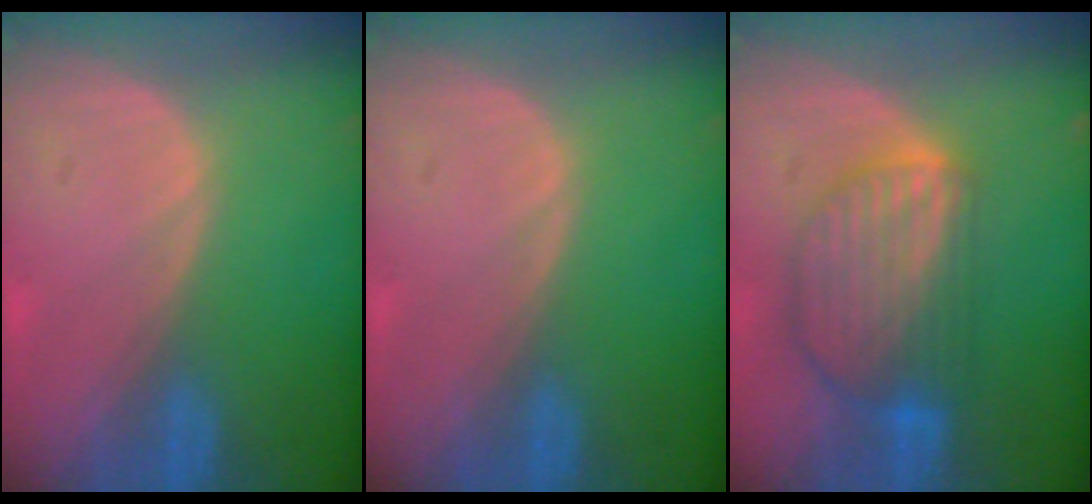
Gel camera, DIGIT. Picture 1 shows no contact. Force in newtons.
{"total": 0.0}
{"total": 8.9, "press": 7.7, "slide": 4.4}